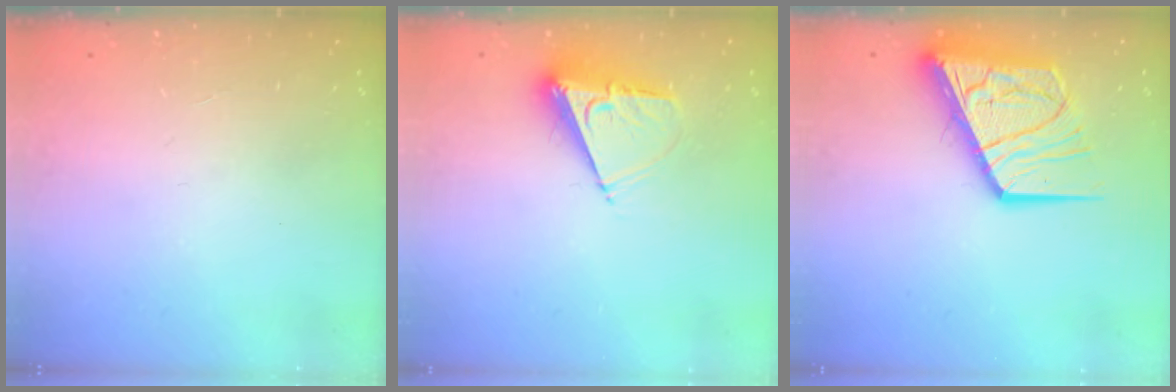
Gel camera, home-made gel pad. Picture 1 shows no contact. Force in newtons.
{"total": 8.6, "press": 8.5, "slide": 0.6}
{"total": 16.3, "press": 16.2, "slide": 1.3}